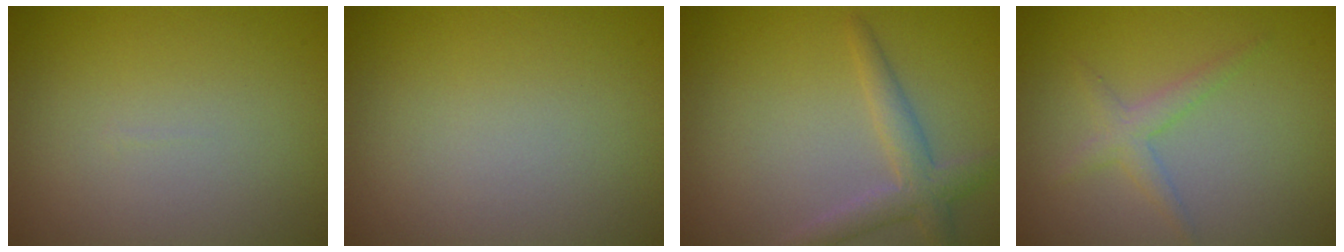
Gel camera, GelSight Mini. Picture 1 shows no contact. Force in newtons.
{"total": 0.0}
{"total": 2.8, "press": 2.8, "slide": 0.2}
{"total": 1.8, "press": 1.8, "slide": 0.0}